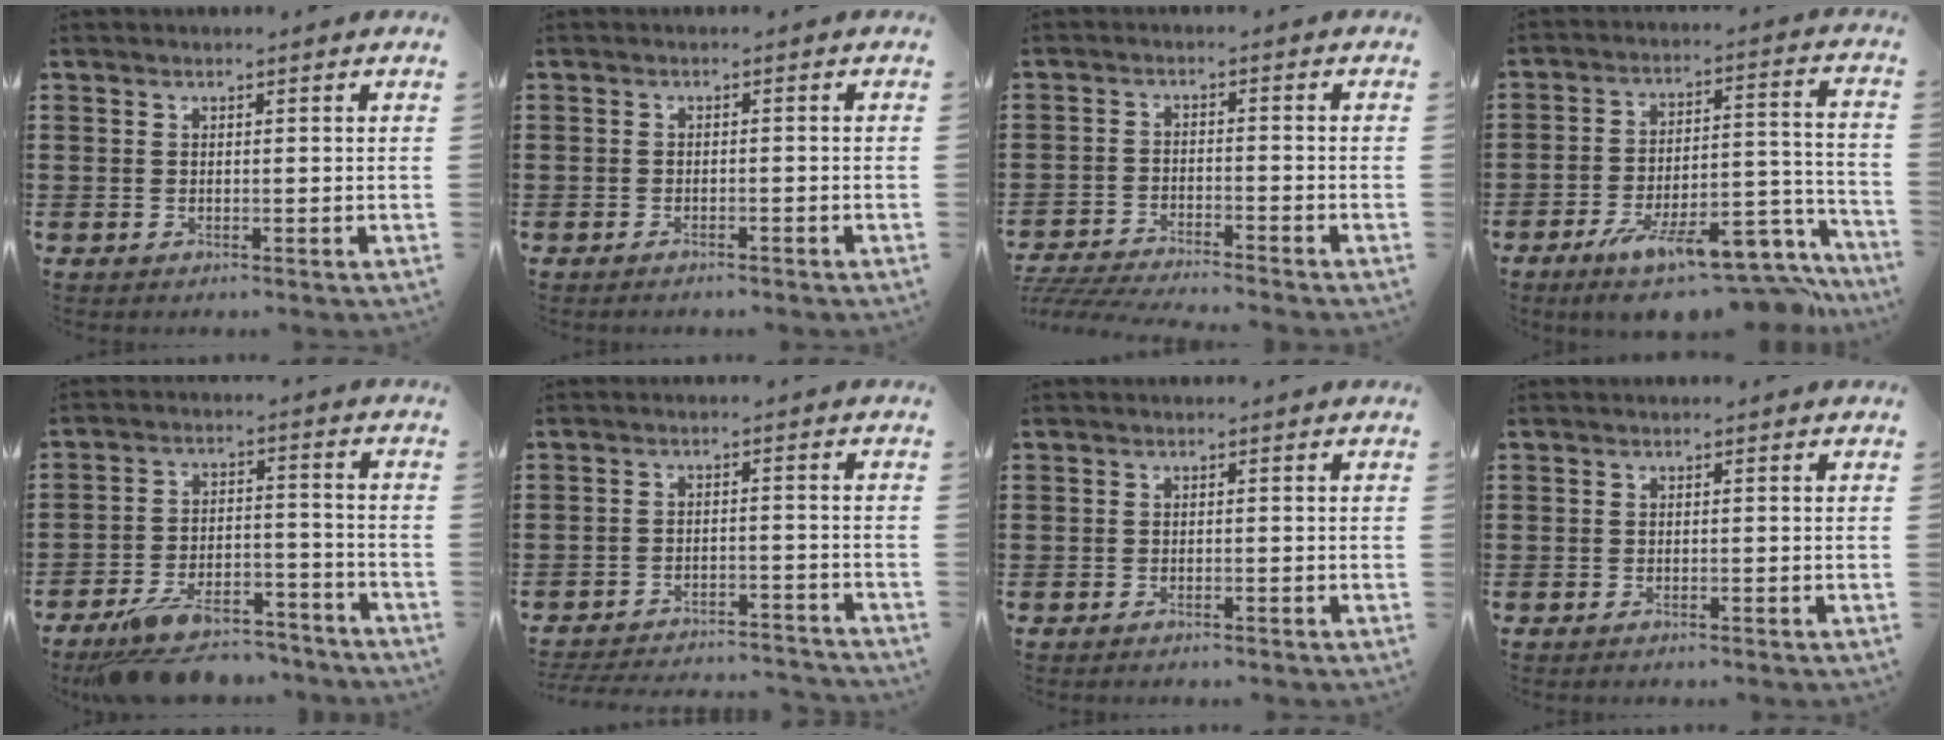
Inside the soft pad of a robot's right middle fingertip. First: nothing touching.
{"total": 1.0, "force": [-0.9, 0.2, 0.4], "torque": [-0.010, -0.004, -0.017]}
{"total": 4.3, "force": [-4.3, -0.2, 0.7], "torque": [-0.028, -0.013, -0.091]}
{"total": 14.2, "force": [-10.7, 3.6, 8.6], "torque": [-0.115, 0.040, -0.184]}
{"total": 9.2, "force": [-8.2, 2.3, 3.5], "torque": [-0.066, 0.021, -0.157]}
{"total": 4.1, "force": [-4.1, 0.1, 0.6], "torque": [-0.020, -0.004, -0.086]}
{"total": 0.8, "force": [-0.7, 0.1, 0.3], "torque": [-0.008, -0.003, -0.013]}
{"total": 0.5, "force": [-0.5, 0.1, 0.2], "torque": [-0.005, -0.002, -0.010]}